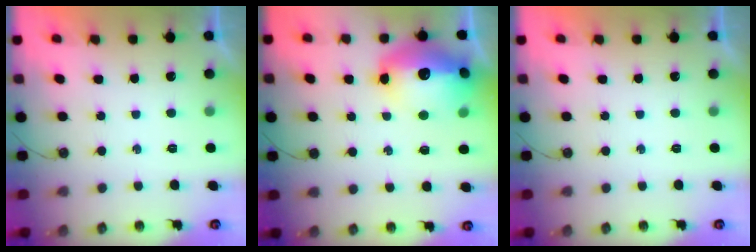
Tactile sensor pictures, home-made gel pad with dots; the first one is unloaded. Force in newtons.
{"total": 20.6, "press": 20.5, "slide": 1.8}
{"total": 0.0}